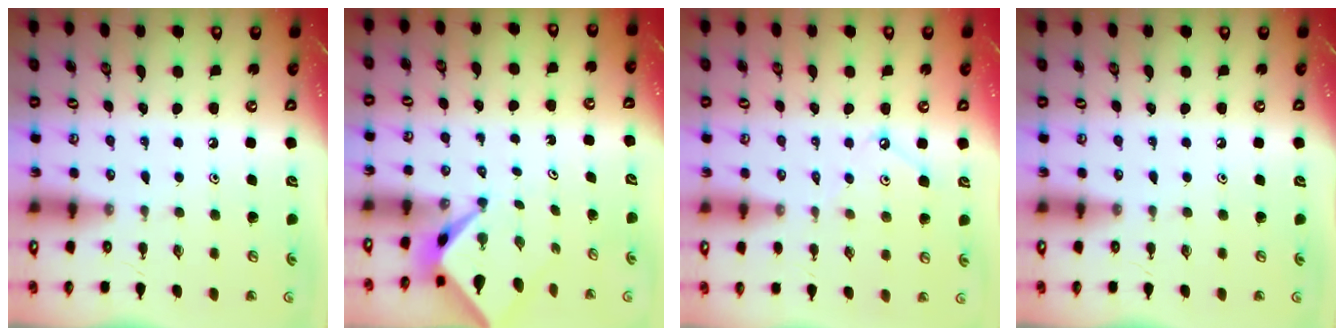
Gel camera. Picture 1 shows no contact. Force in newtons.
{"total": 2.4, "press": 2.4, "slide": 0.2}
{"total": 3.2, "press": 3.2, "slide": 0.5}
{"total": 0.0}